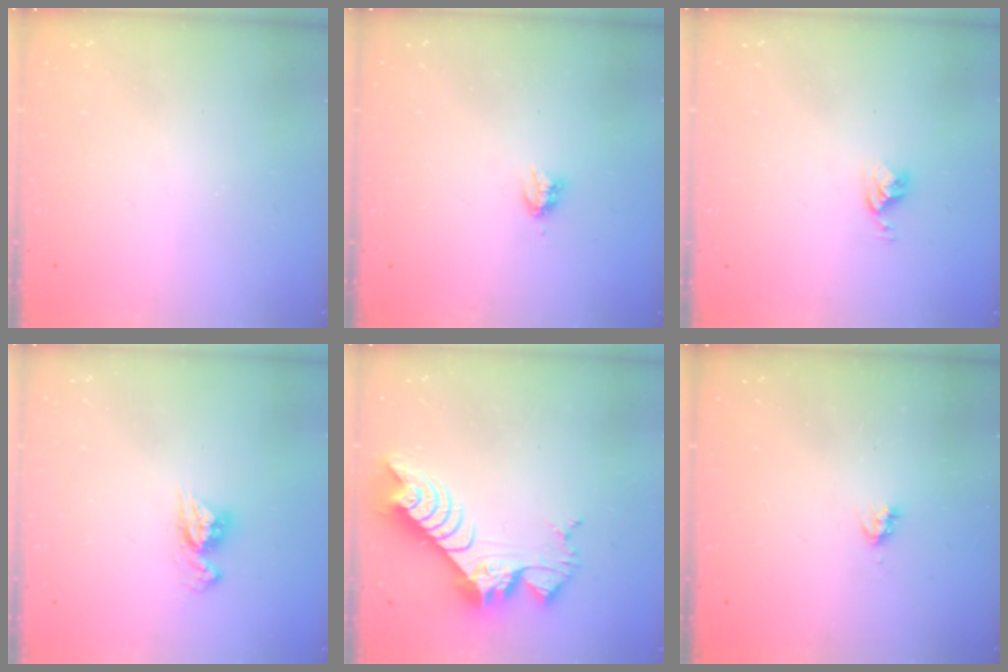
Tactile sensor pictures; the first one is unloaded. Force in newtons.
{"total": 2.9, "press": 2.9, "slide": 0.5}
{"total": 5.2, "press": 5.2, "slide": 0.6}
{"total": 7.5, "press": 7.4, "slide": 0.8}
{"total": 10.6, "press": 10.6, "slide": 0.9}
{"total": 2.6, "press": 2.6, "slide": 0.4}